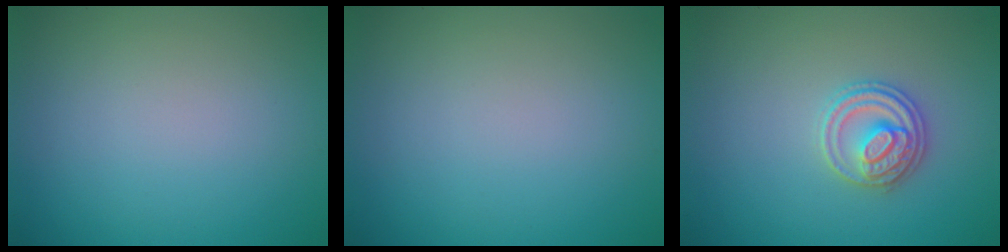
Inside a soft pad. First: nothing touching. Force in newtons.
{"total": 0.0}
{"total": 2.9, "press": 2.9, "slide": 0.1}